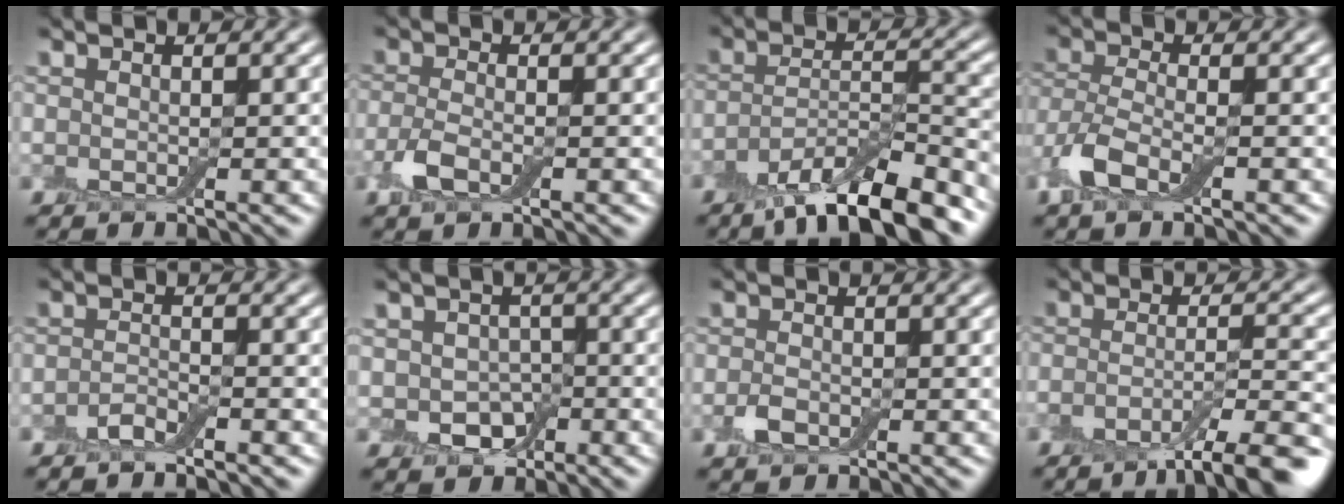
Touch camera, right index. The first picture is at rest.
{"total": 2.5, "force": [-1.2, 1.1, 1.9], "torque": [-0.050, -0.003, -0.030]}
{"total": 9.4, "force": [-6.6, 2.5, 6.2], "torque": [-0.095, -0.005, -0.115]}
{"total": 3.9, "force": [-2.0, 1.7, 2.9], "torque": [-0.070, -0.001, -0.050]}
{"total": 1.6, "force": [-1.2, 0.4, 0.9], "torque": [-0.021, 0.003, -0.026]}
{"total": 3.6, "force": [-0.9, 2.8, 2.1], "torque": [-0.031, -0.007, -0.017]}
{"total": 1.4, "force": [-0.7, 0.9, 0.9], "torque": [-0.021, 0.000, -0.015]}
{"total": 7.9, "force": [-4.9, 1.8, 5.9], "torque": [-0.085, -0.002, -0.080]}